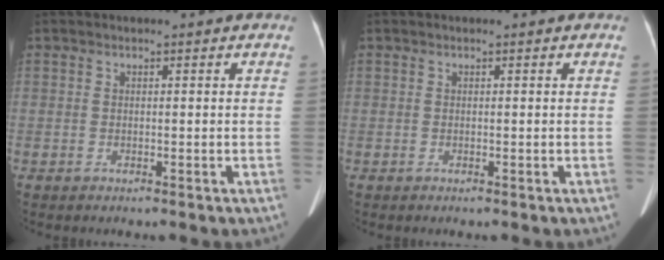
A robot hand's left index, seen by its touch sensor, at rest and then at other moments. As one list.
[{"total": 0.0}]